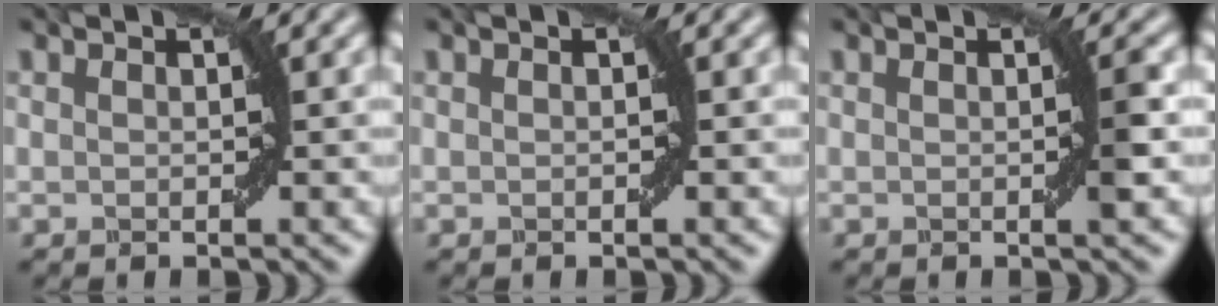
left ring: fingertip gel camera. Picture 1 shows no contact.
{"total": 0.0}
{"total": 1.3, "force": [0.0, 0.0, 1.3], "torque": [-0.021, 0.001, -0.002]}